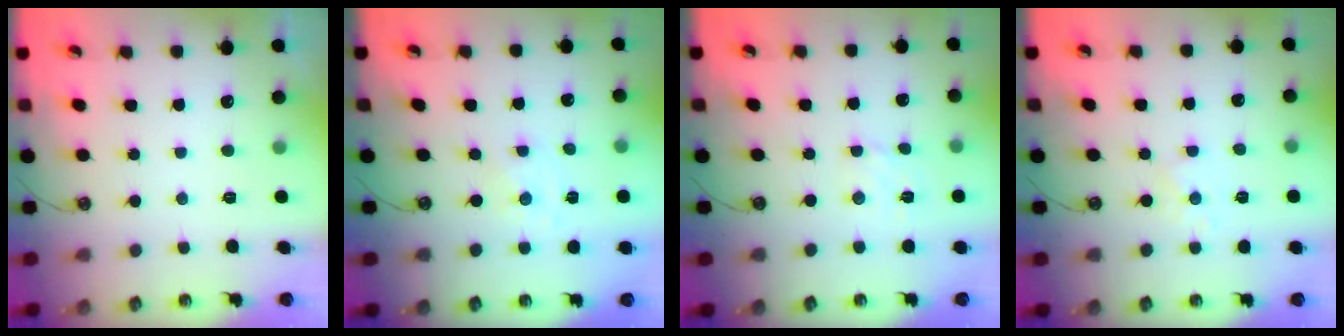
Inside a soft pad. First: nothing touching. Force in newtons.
{"total": 0.0}
{"total": 2.9, "press": 2.8, "slide": 0.7}
{"total": 6.1, "press": 6.0, "slide": 0.7}